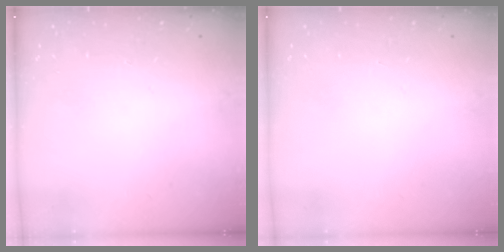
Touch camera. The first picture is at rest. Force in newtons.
{"total": 0.0}